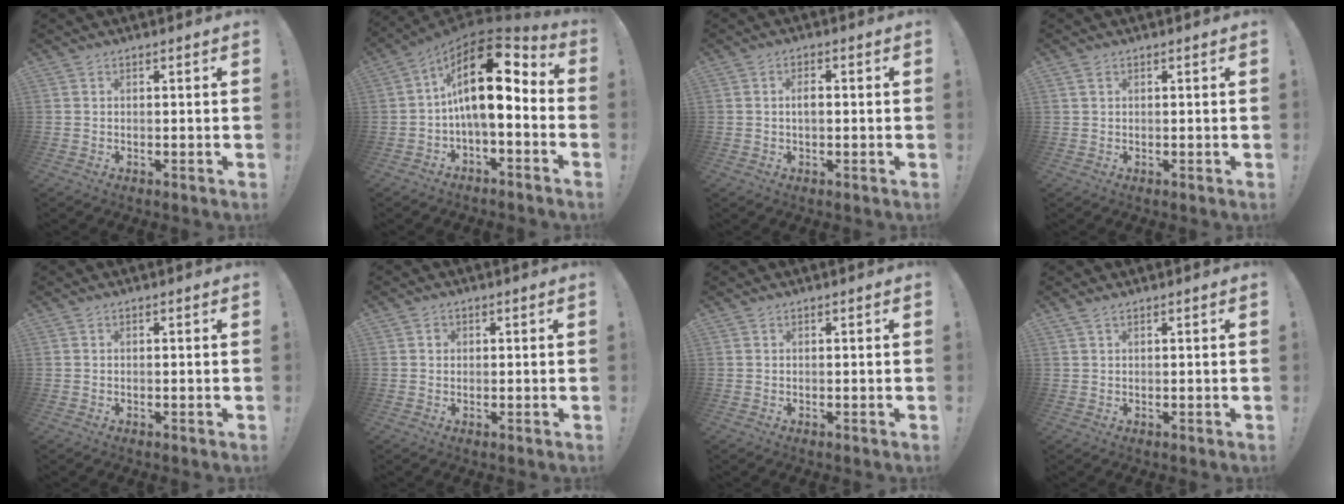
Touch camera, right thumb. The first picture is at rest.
{"total": 18.1, "force": [3.9, 7.8, 15.8], "torque": [-0.282, -0.021, 0.064]}
{"total": 2.5, "force": [-0.1, 1.1, 2.3], "torque": [-0.040, 0.006, -0.005]}
{"total": 1.2, "force": [0.7, 0.8, 0.6], "torque": [-0.015, 0.003, 0.014]}
{"total": 0.0}
{"total": 1.2, "force": [0.2, 1.1, 0.4], "torque": [-0.001, 0.001, 0.001]}
{"total": 0.0}
{"total": 1.2, "force": [0.9, 0.3, 0.7], "torque": [-0.018, 0.001, 0.018]}